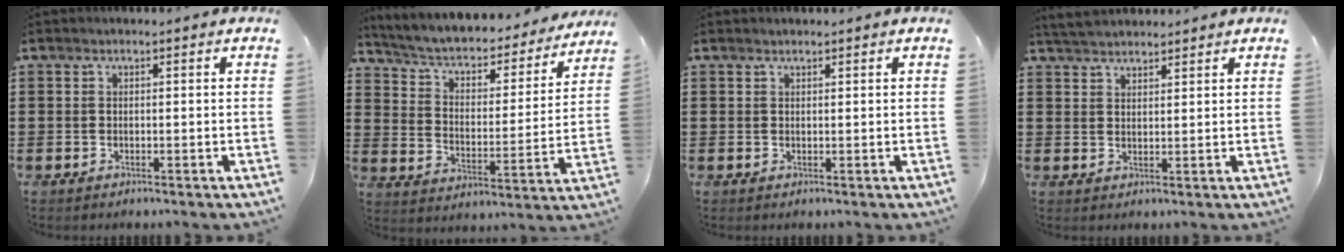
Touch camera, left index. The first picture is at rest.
{"total": 3.8, "force": [2.9, 1.7, 1.7], "torque": [-0.051, -0.025, 0.039]}
{"total": 0.6, "force": [0.6, 0.2, 0.0], "torque": [-0.002, 0.001, 0.012]}
{"total": 3.4, "force": [3.3, 0.8, 0.7], "torque": [-0.024, -0.002, 0.063]}